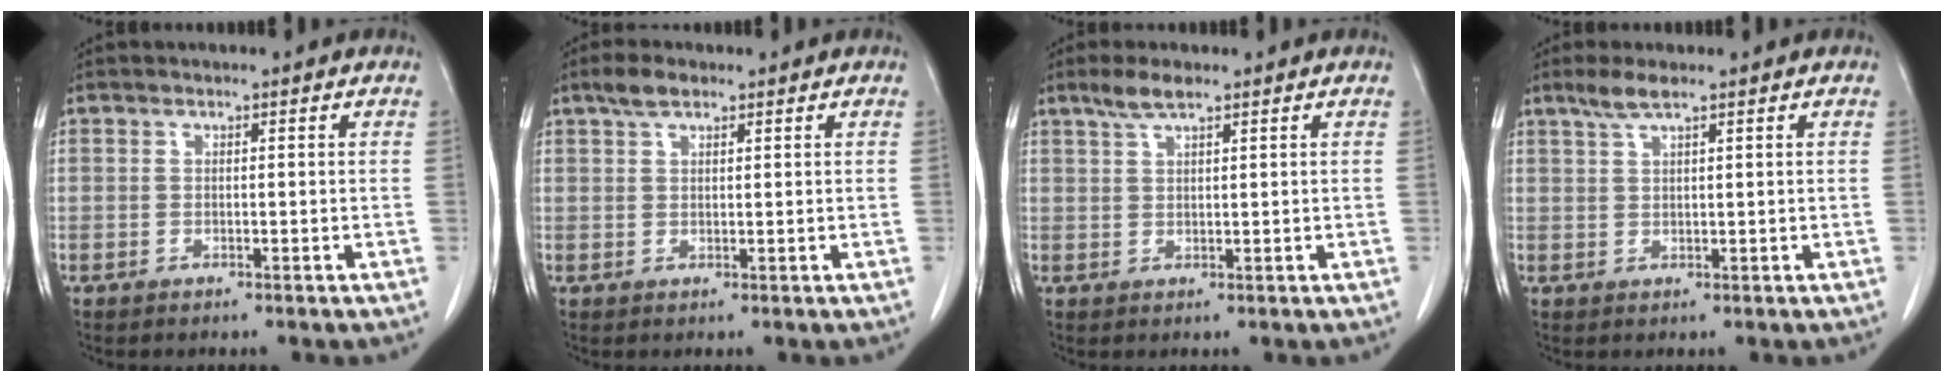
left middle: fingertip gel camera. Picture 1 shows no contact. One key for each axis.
{"total": 2.9, "fx": 2.1, "fy": 1.0, "fz": 1.7, "tx": -0.040, "ty": 0.009, "tz": 0.040}
{"total": 3.3, "fx": 2.5, "fy": 0.4, "fz": 2.1, "tx": -0.050, "ty": 0.005, "tz": 0.052}
{"total": 2.9, "fx": 2.2, "fy": 0.1, "fz": 1.9, "tx": -0.049, "ty": 0.003, "tz": 0.047}